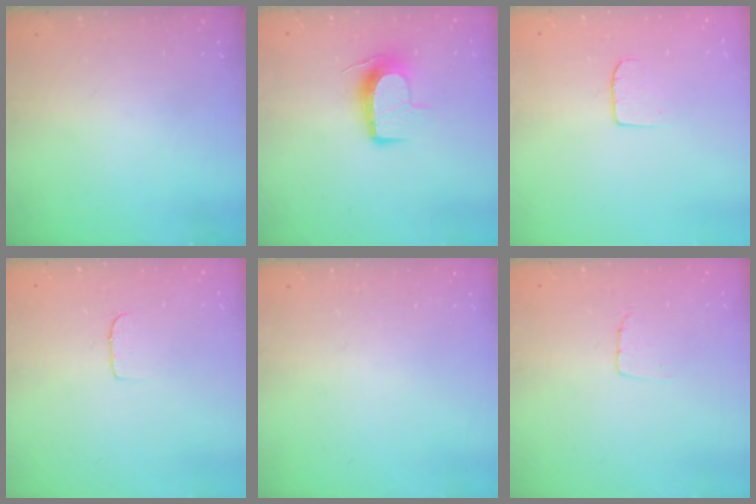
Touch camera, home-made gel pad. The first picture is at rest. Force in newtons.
{"total": 10.3, "press": 10.3, "slide": 0.6}
{"total": 5.1, "press": 5.1, "slide": 0.4}
{"total": 4.3, "press": 4.3, "slide": 0.3}
{"total": 0.0}
{"total": 2.9, "press": 2.9, "slide": 0.1}